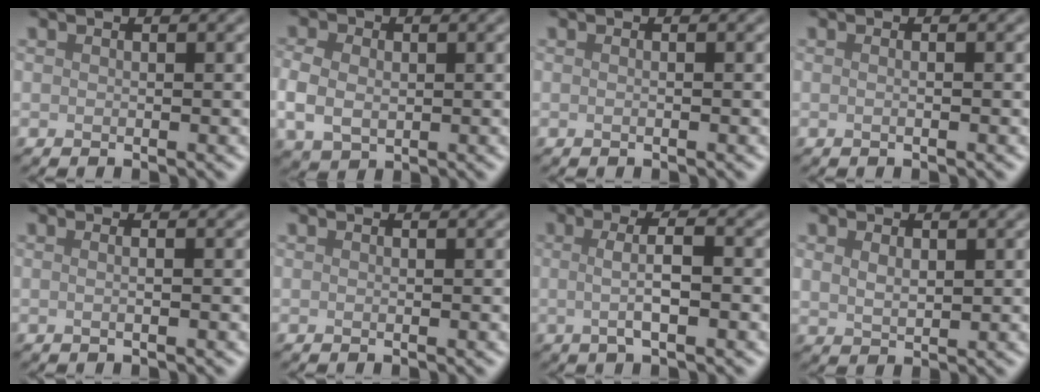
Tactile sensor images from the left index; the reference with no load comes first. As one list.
[{"total": 3.6, "force": [-0.1, 2.8, 2.3], "torque": [-0.051, -0.001, -0.003]}, {"total": 0.7, "force": [0.0, 0.3, 0.6], "torque": [-0.008, -0.004, -0.005]}, {"total": 1.3, "force": [0.2, 0.6, 1.1], "torque": [-0.002, -0.009, -0.010]}, {"total": 1.8, "force": [0.4, 0.9, 1.5], "torque": [-0.001, -0.004, -0.017]}, {"total": 0.0}, {"total": 3.5, "force": [-0.1, 0.8, 3.4], "torque": [-0.058, 0.000, -0.002]}, {"total": 1.7, "force": [0.7, 1.0, 1.2], "torque": [-0.025, -0.002, 0.018]}]